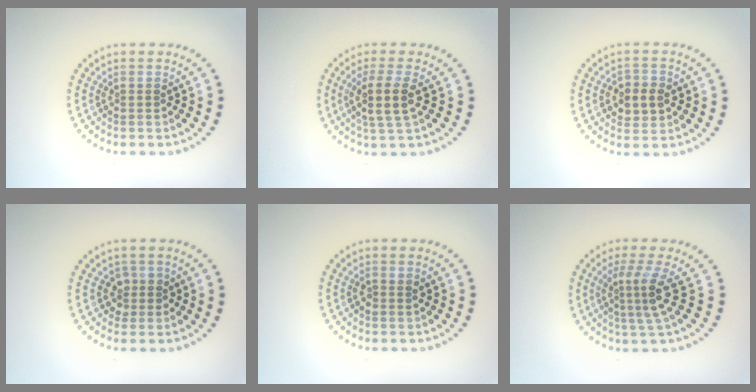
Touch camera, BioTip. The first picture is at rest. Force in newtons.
{"total": 3.1, "press": 2.6, "slide": 1.6}
{"total": 2.8, "press": 2.8, "slide": 0.4}
{"total": 1.3, "press": 1.1, "slide": 0.6}
{"total": 0.8, "press": 0.7, "slide": 0.2}
{"total": 3.3, "press": 2.3, "slide": 2.4}